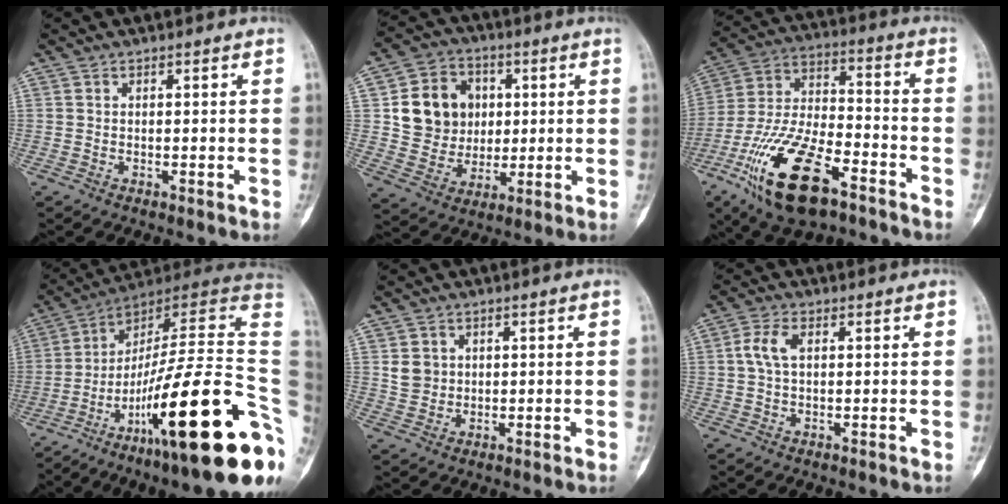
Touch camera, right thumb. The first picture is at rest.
{"total": 13.6, "force": [2.4, 11.9, 6.2], "torque": [-0.070, 0.003, 0.048]}
{"total": 20.7, "force": [-11.1, 8.6, 15.1], "torque": [-0.301, 0.050, -0.201]}
{"total": 32.7, "force": [-9.6, 6.8, 30.5], "torque": [-0.379, 0.077, -0.152]}
{"total": 3.7, "force": [0.9, 3.4, 1.3], "torque": [-0.009, -0.001, 0.021]}
{"total": 4.3, "force": [0.8, 2.4, 3.5], "torque": [-0.087, 0.010, 0.014]}